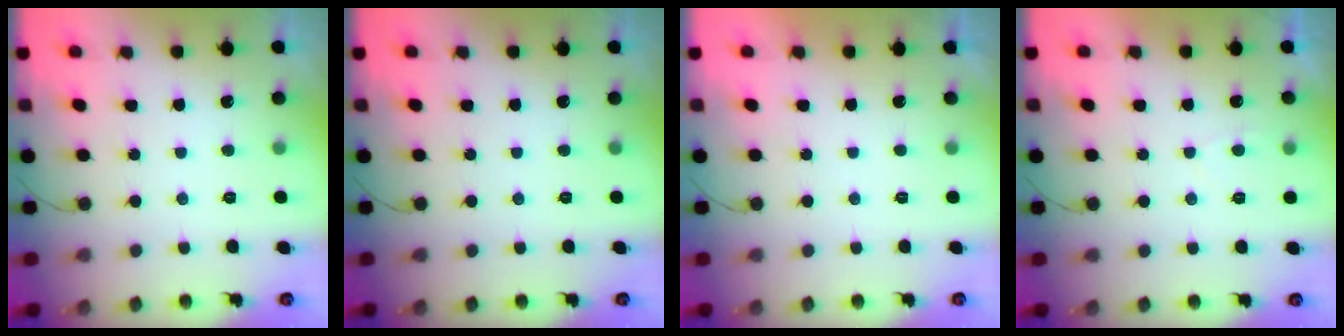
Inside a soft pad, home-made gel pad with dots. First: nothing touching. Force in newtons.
{"total": 0.0}
{"total": 2.1, "press": 2.1, "slide": 0.4}
{"total": 1.3, "press": 1.2, "slide": 0.5}